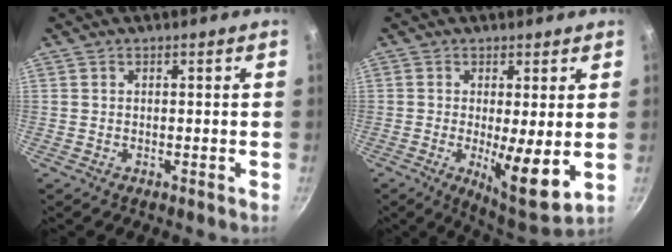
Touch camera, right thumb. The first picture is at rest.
{"total": 9.9, "force": [-0.6, 2.5, 9.6], "torque": [-0.139, -0.028, -0.001]}